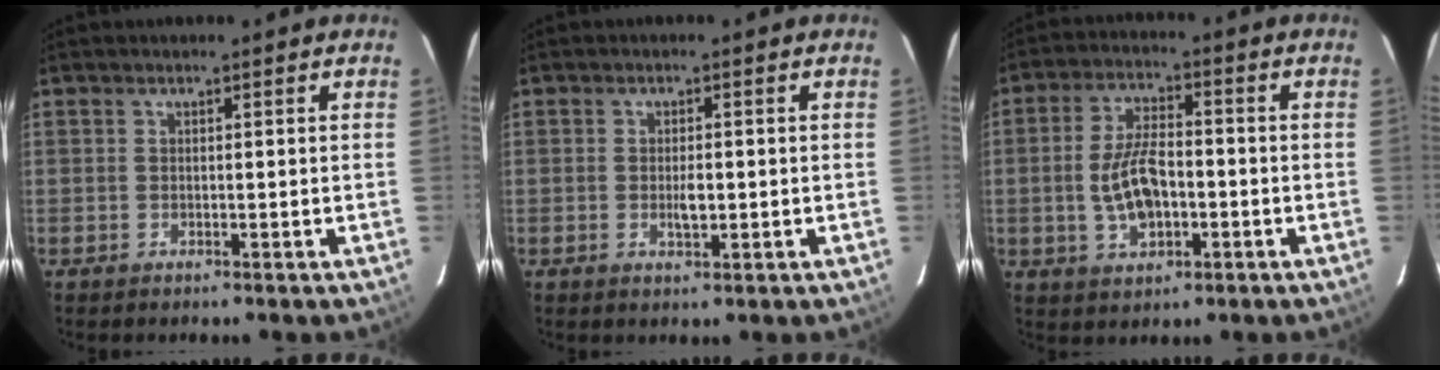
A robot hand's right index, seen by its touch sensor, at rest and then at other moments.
{"total": 2.7, "force": [-0.4, 1.1, 2.4], "torque": [-0.042, -0.003, -0.005]}
{"total": 9.5, "force": [-1.8, 4.6, 8.1], "torque": [-0.161, 0.005, -0.027]}